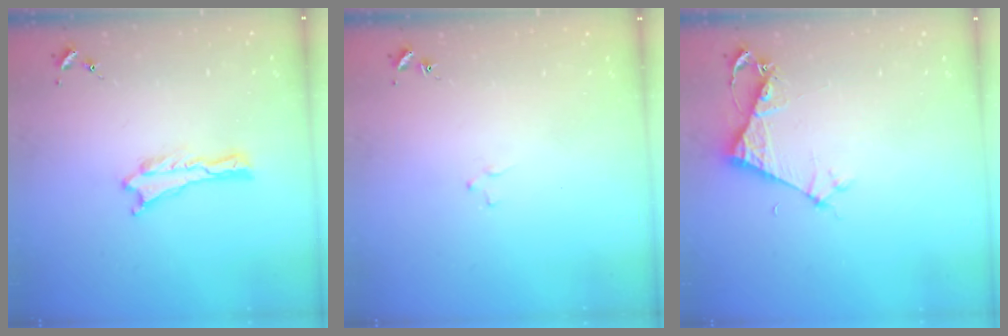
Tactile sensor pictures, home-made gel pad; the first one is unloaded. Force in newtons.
{"total": 1.2, "press": 1.2, "slide": 0.2}
{"total": 4.0, "press": 4.0, "slide": 0.3}